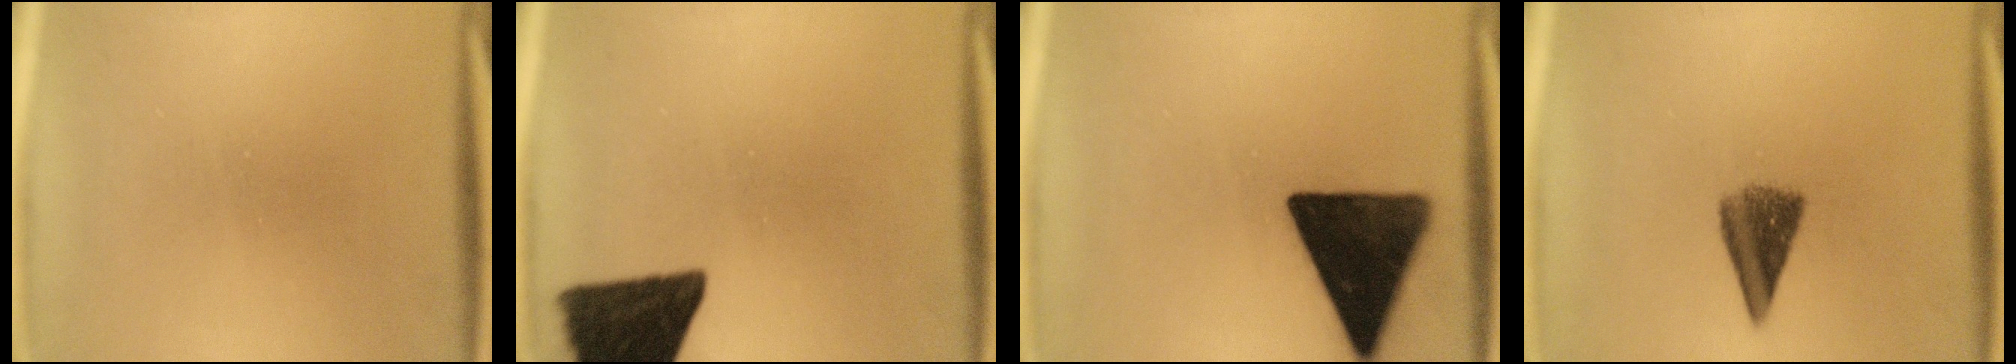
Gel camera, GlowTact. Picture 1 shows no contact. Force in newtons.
{"total": 14.8}
{"total": 15.6}
{"total": 6.1}